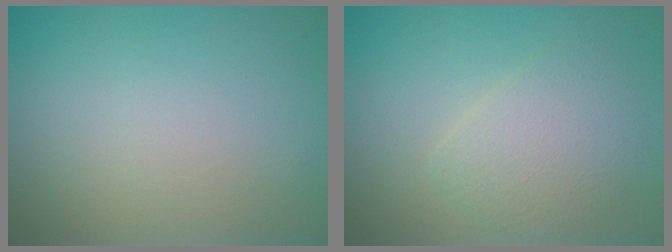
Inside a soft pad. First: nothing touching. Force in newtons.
{"total": 3.1, "press": 3.1, "slide": 0.1}